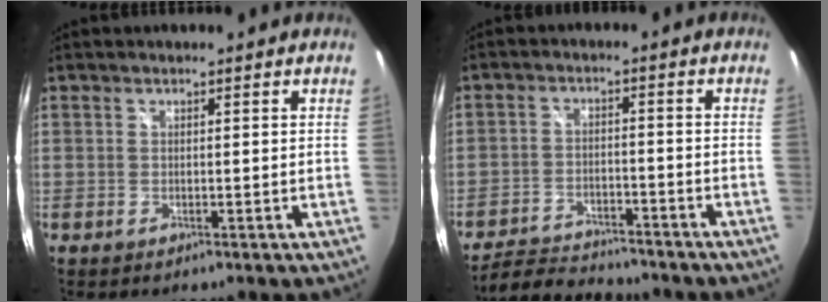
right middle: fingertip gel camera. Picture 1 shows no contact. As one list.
[{"total": 9.3, "force": [-8.7, 2.2, 2.4], "torque": [-0.076, 0.005, -0.141]}]